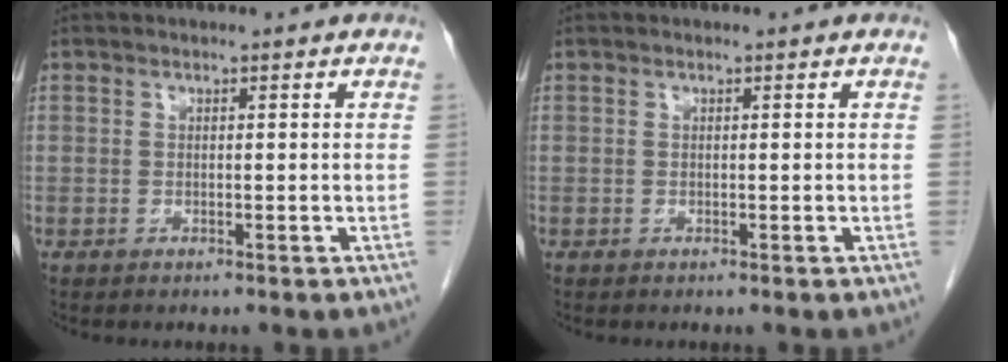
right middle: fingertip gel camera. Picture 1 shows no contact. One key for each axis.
{"total": 0.0}